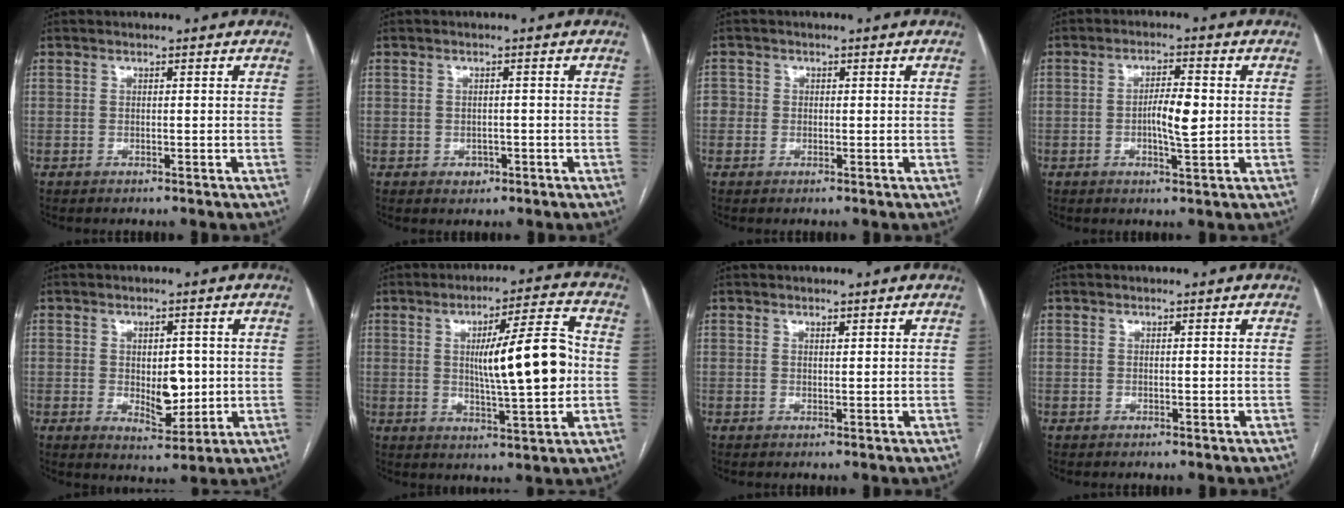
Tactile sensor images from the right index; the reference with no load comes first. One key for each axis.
{"total": 1.8, "fx": -0.8, "fy": 1.5, "fz": 0.7, "tx": -0.006, "ty": 0.004, "tz": -0.005}
{"total": 2.4, "fx": -0.1, "fy": 2.4, "fz": 0.5, "tx": 0.001, "ty": 0.011, "tz": -0.003}
{"total": 5.2, "fx": -0.2, "fy": 1.0, "fz": 5.0, "tx": -0.090, "ty": 0.001, "tz": -0.004}
{"total": 6.1, "fx": -0.1, "fy": 3.1, "fz": 5.2, "tx": -0.074, "ty": -0.003, "tz": 0.010}
{"total": 13.2, "fx": 0.5, "fy": 1.5, "fz": 13.1, "tx": -0.199, "ty": 0.010, "tz": 0.009}
{"total": 0.5, "fx": 0.4, "fy": 0.1, "fz": 0.3, "tx": -0.008, "ty": -0.002, "tz": 0.007}
{"total": 0.0}